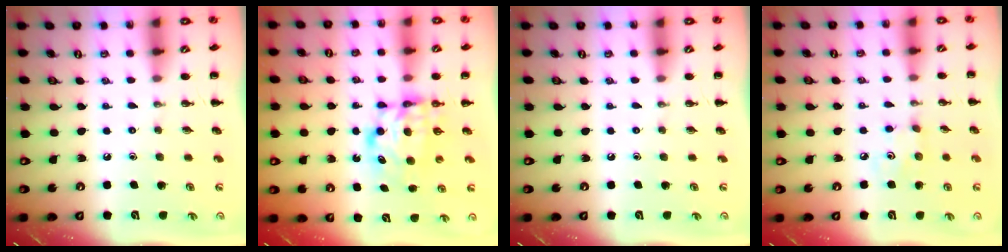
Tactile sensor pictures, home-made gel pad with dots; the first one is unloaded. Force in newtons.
{"total": 7.0, "press": 6.9, "slide": 1.2}
{"total": 0.0}
{"total": 3.0, "press": 2.8, "slide": 0.9}